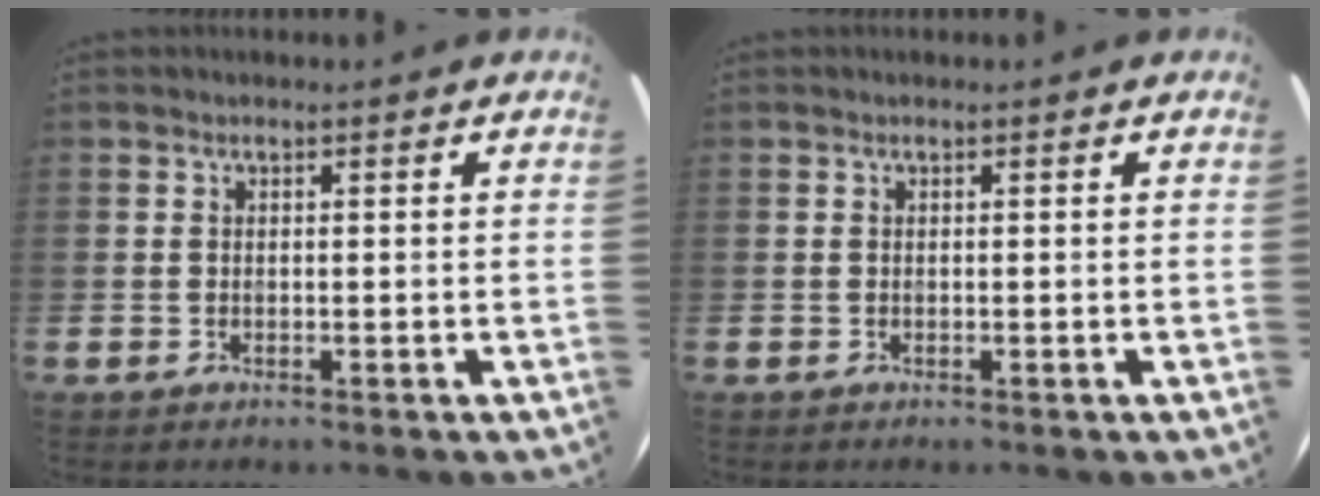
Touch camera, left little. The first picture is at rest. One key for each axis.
{"total": 0.0}